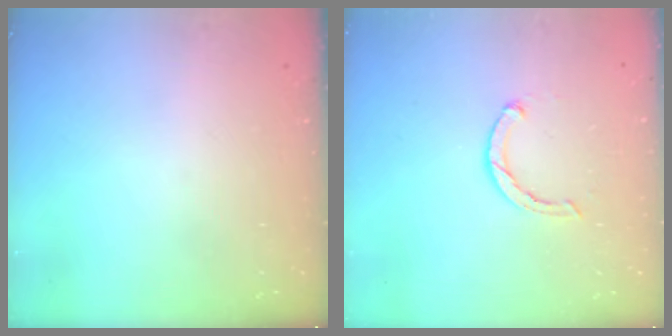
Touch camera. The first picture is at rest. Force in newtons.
{"total": 2.5, "press": 2.5, "slide": 0.4}